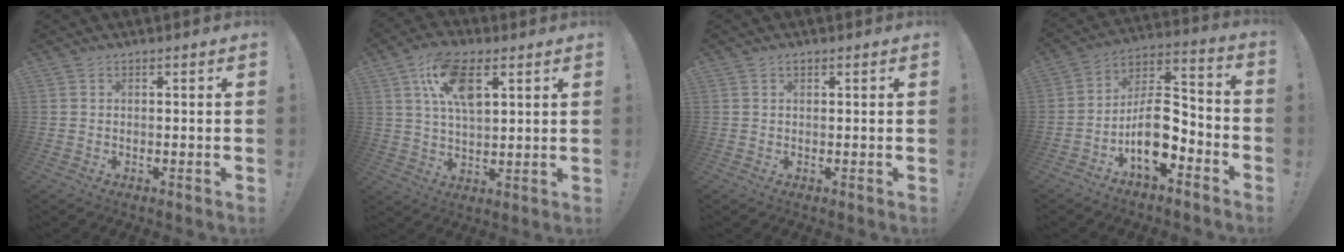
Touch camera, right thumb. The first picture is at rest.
{"total": 12.6, "force": [5.4, 6.1, 9.6], "torque": [-0.172, 0.000, 0.099]}
{"total": 0.6, "force": [0.4, 0.4, 0.3], "torque": [-0.001, -0.002, 0.008]}
{"total": 14.2, "force": [-6.4, 7.3, 10.4], "torque": [-0.188, 0.034, -0.106]}